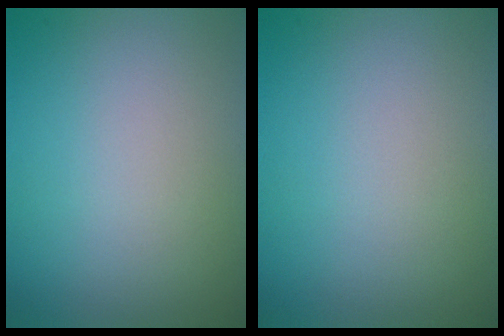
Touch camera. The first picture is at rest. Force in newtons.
{"total": 0.0}